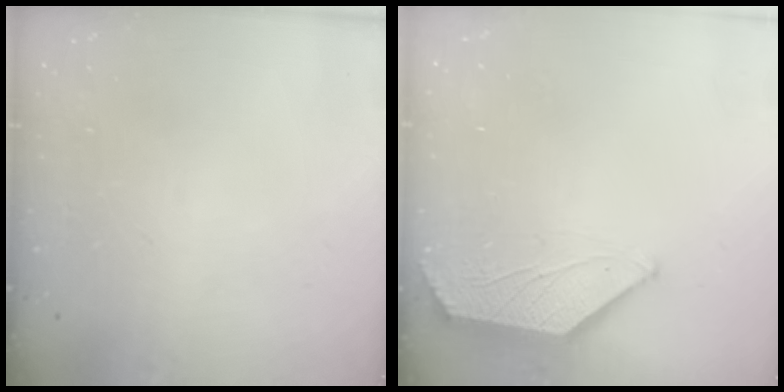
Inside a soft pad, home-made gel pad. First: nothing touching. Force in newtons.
{"total": 1.8, "press": 1.7, "slide": 0.3}